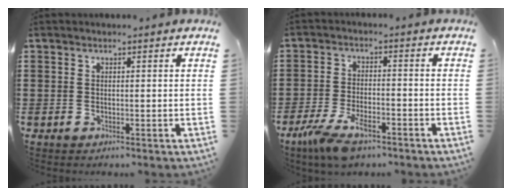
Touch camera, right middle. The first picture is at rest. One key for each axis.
{"total": 6.7, "fx": -4.3, "fy": 2.4, "fz": 4.5, "tx": -0.106, "ty": -0.007, "tz": -0.082}